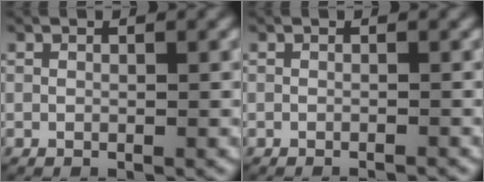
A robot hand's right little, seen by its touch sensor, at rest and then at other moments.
{"total": 1.2, "force": [-1.2, 0.1, 0.2], "torque": [-0.003, 0.000, -0.019]}